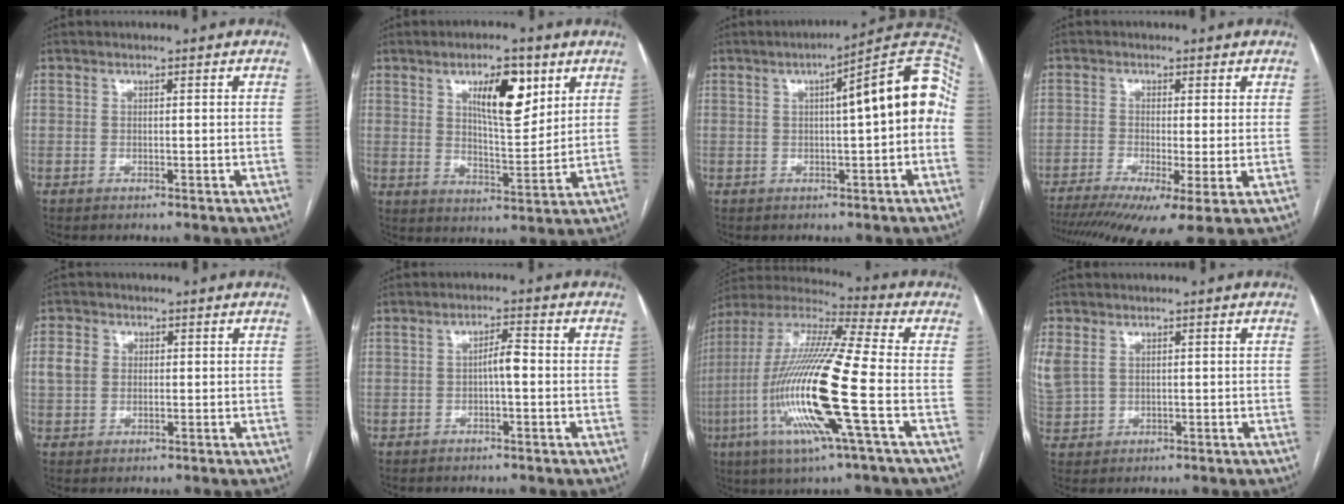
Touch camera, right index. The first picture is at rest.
{"total": 10.0, "force": [4.7, 3.1, 8.2], "torque": [-0.135, 0.002, 0.080]}
{"total": 12.6, "force": [1.2, 1.8, 12.4], "torque": [-0.162, 0.044, 0.009]}
{"total": 13.0, "force": [-7.6, 2.3, 10.3], "torque": [-0.175, -0.021, -0.119]}
{"total": 4.1, "force": [0.6, 3.5, 2.0], "torque": [-0.051, 0.016, 0.013]}
{"total": 2.8, "force": [-0.4, 0.6, 2.7], "torque": [-0.043, 0.005, -0.008]}
{"total": 21.1, "force": [-5.2, 0.9, 20.4], "torque": [-0.439, -0.022, -0.108]}
{"total": 6.3, "force": [1.8, 4.9, 3.4], "torque": [-0.109, 0.014, 0.050]}